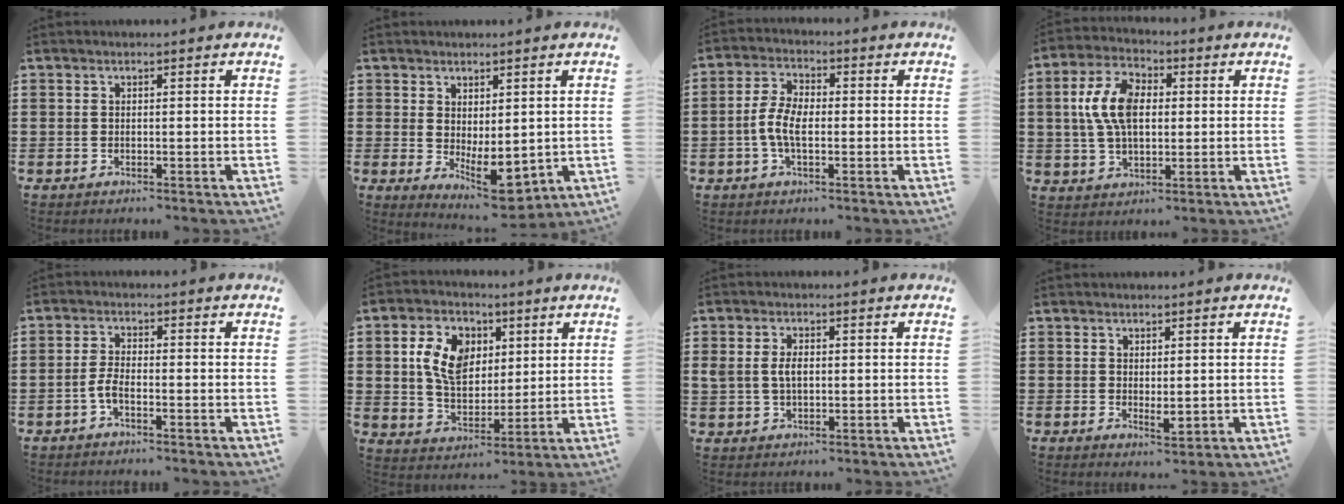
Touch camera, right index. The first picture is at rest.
{"total": 5.0, "force": [-0.4, 2.5, 4.3], "torque": [-0.070, -0.002, -0.003]}
{"total": 5.3, "force": [-1.1, 2.5, 4.5], "torque": [-0.113, -0.003, -0.028]}
{"total": 8.8, "force": [1.1, 5.1, 7.1], "torque": [-0.163, 0.014, 0.013]}
{"total": 2.8, "force": [-1.3, 0.8, 2.3], "torque": [-0.063, -0.006, -0.030]}
{"total": 8.6, "force": [2.3, 6.1, 5.6], "torque": [-0.120, 0.013, 0.036]}
{"total": 3.3, "force": [0.5, 2.0, 2.6], "torque": [-0.060, 0.008, 0.005]}
{"total": 2.1, "force": [0.6, 1.0, 1.7], "torque": [-0.024, -0.004, 0.012]}